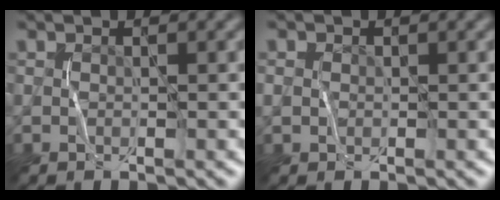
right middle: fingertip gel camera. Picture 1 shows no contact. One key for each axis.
{"total": 0.7, "fx": 0.1, "fy": 0.6, "fz": 0.1, "tx": -0.003, "ty": 0.000, "tz": 0.002}